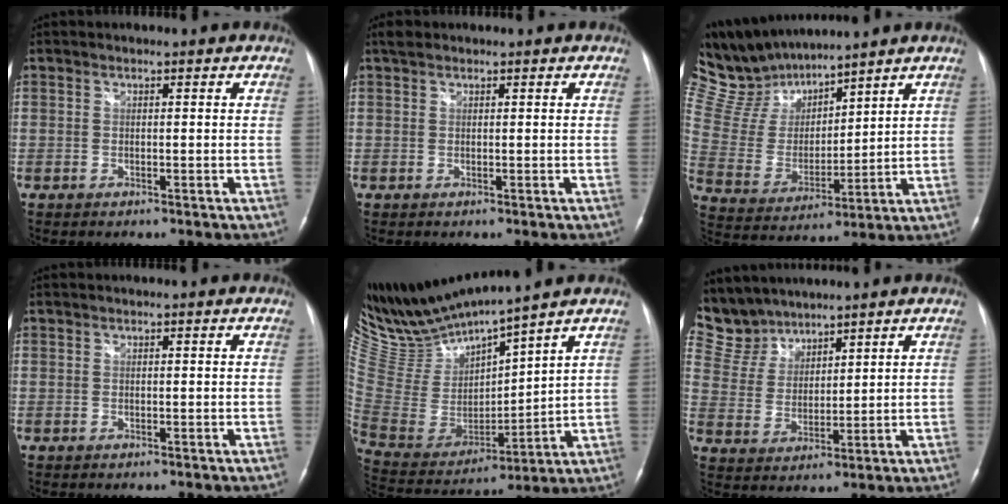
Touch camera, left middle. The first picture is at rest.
{"total": 1.2, "force": [1.0, 0.6, 0.4], "torque": [-0.012, 0.015, 0.017]}
{"total": 12.6, "force": [11.7, 3.0, 3.5], "torque": [-0.093, 0.014, 0.243]}
{"total": 0.0}
{"total": 14.8, "force": [13.9, -0.6, 4.8], "torque": [-0.115, -0.017, 0.293]}
{"total": 6.6, "force": [6.1, 2.5, -0.3], "torque": [-0.001, 0.010, 0.137]}